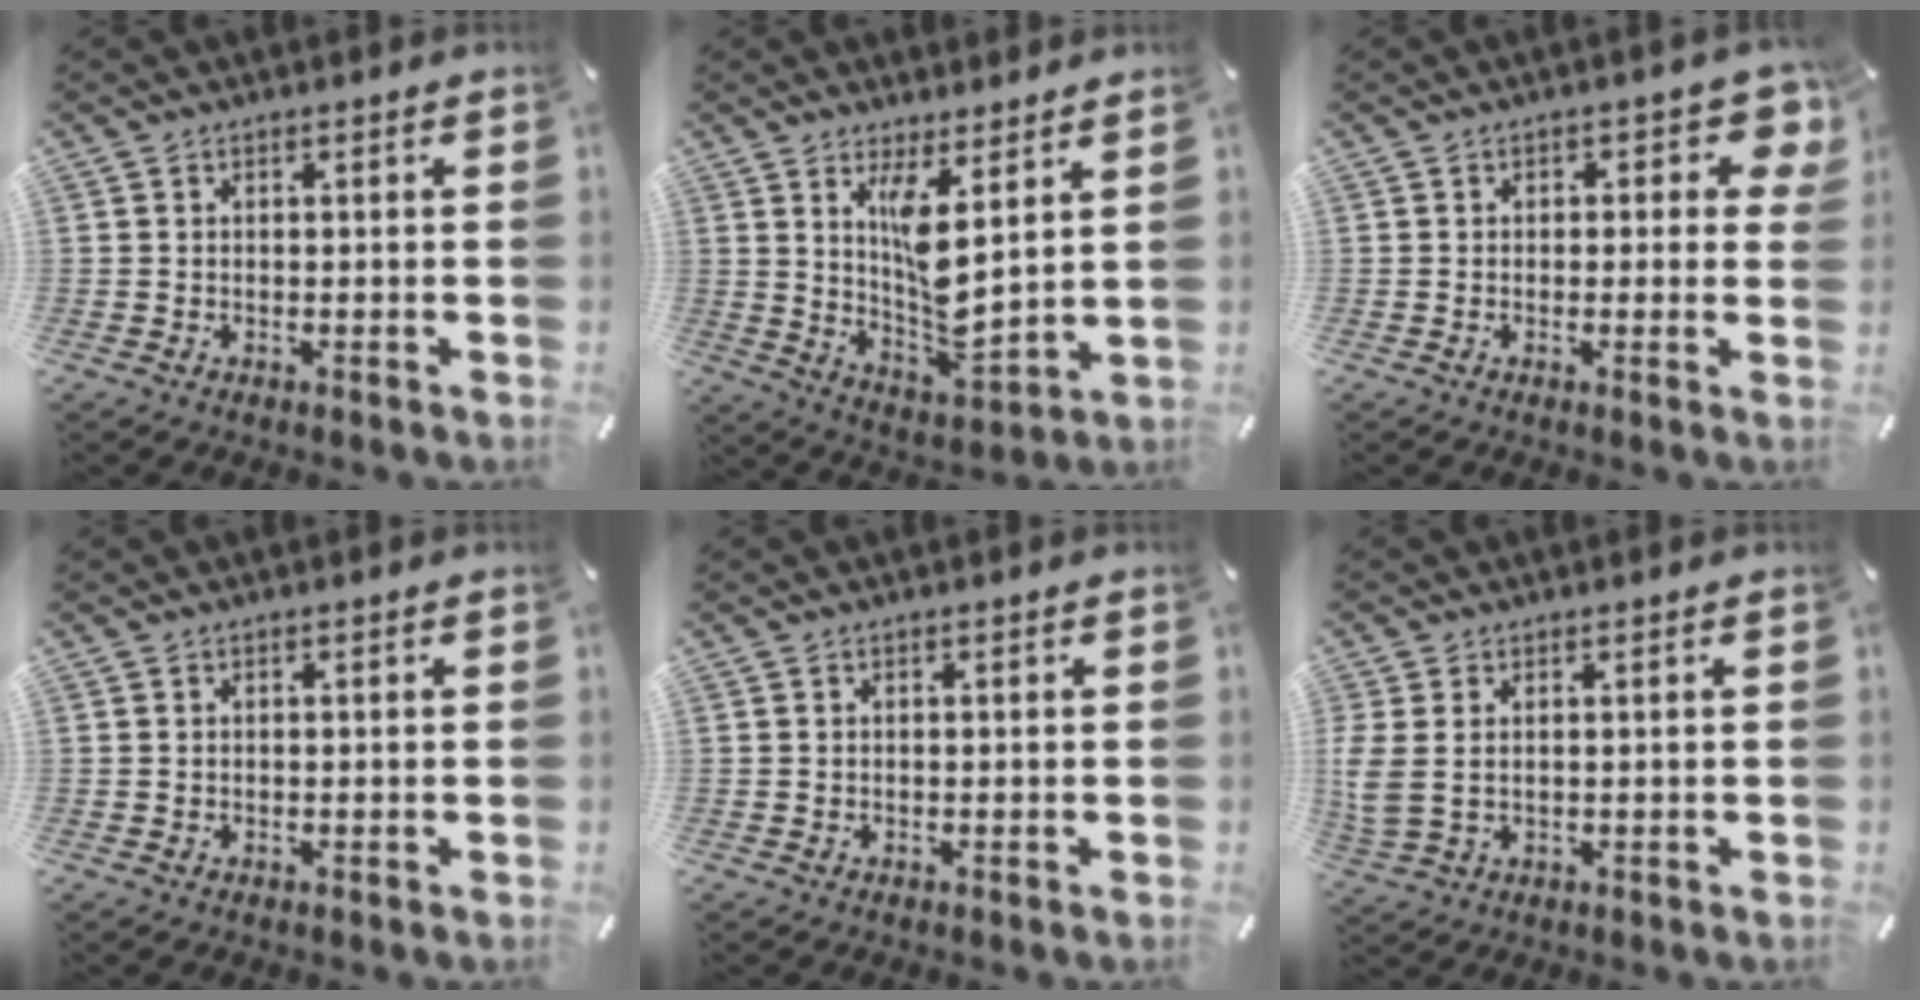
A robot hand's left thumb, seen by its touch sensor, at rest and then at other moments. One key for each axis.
{"total": 9.9, "fx": 4.8, "fy": 2.9, "fz": 8.1, "tx": -0.153, "ty": -0.047, "tz": 0.086}
{"total": 4.9, "fx": 1.8, "fy": 2.9, "fz": 3.5, "tx": -0.033, "ty": -0.005, "tz": 0.024}
{"total": 0.0}
{"total": 0.0}
{"total": 4.5, "fx": 0.9, "fy": 3.0, "fz": 3.3, "tx": -0.083, "ty": -0.003, "tz": 0.015}